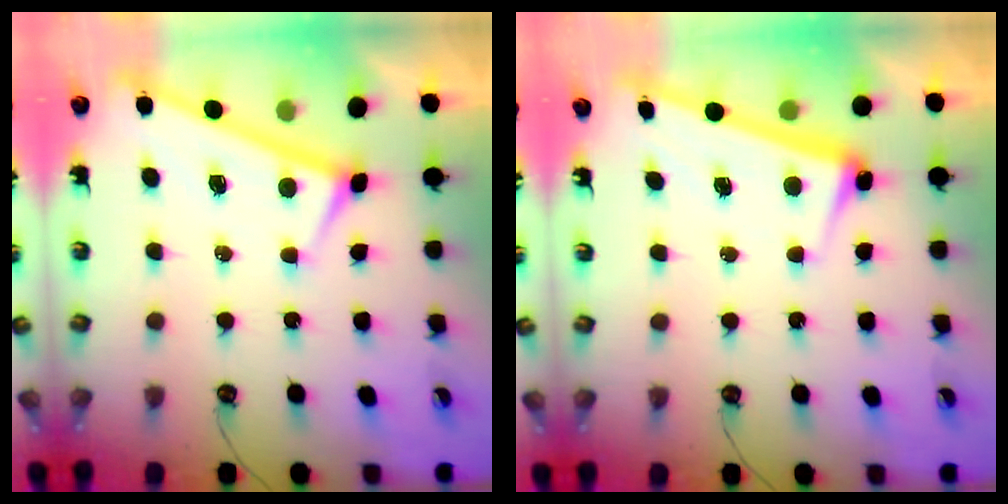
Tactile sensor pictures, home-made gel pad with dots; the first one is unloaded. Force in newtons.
{"total": 2.6, "press": 2.5, "slide": 0.7}